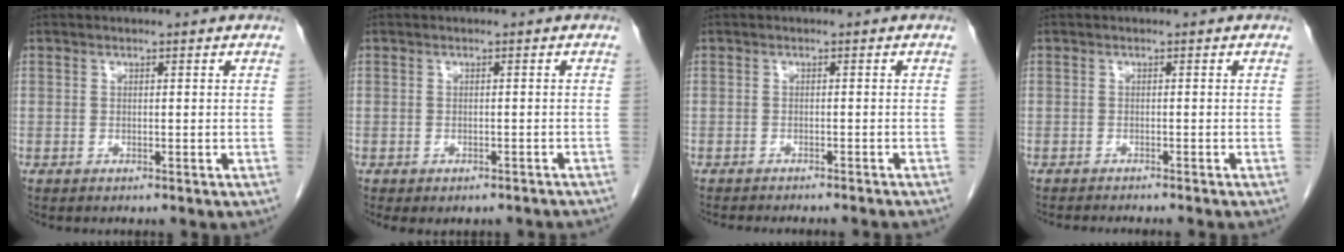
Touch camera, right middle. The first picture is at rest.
{"total": 5.0, "force": [-4.2, 2.0, 1.9], "torque": [-0.017, 0.005, -0.045]}
{"total": 9.7, "force": [-8.8, 1.1, 3.9], "torque": [-0.036, -0.013, -0.103]}
{"total": 6.1, "force": [-5.5, 0.2, 2.7], "torque": [-0.021, -0.009, -0.075]}